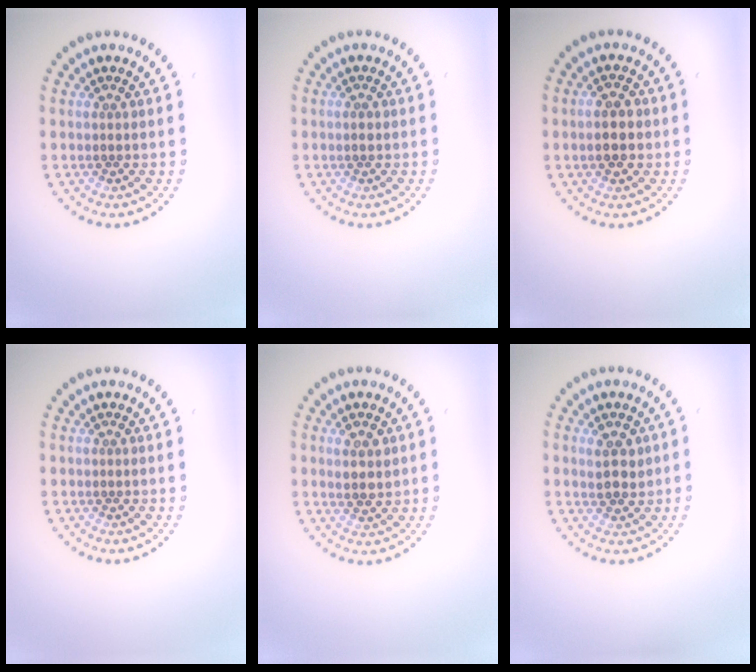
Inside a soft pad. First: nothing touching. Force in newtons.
{"total": 1.0, "press": 1.0, "slide": 0.2}
{"total": 2.8, "press": 2.8, "slide": 0.2}
{"total": 0.0}
{"total": 2.2, "press": 2.1, "slide": 0.7}
{"total": 2.3, "press": 2.2, "slide": 0.6}